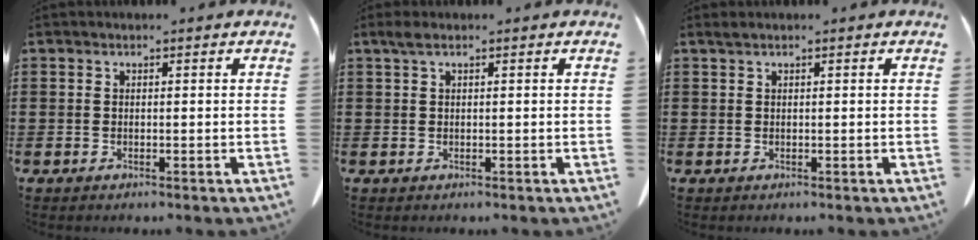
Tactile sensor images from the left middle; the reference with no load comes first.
{"total": 1.3, "force": [0.5, 0.3, 1.2], "torque": [-0.025, 0.003, 0.008]}
{"total": 0.5, "force": [0.3, 0.0, 0.4], "torque": [-0.009, 0.001, 0.007]}